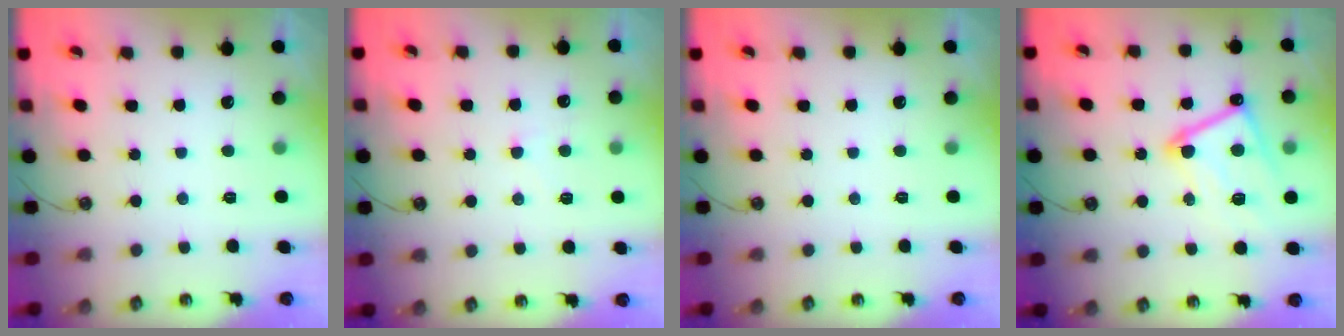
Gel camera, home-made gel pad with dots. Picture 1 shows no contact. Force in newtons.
{"total": 5.0, "press": 4.9, "slide": 0.5}
{"total": 0.0}
{"total": 12.5, "press": 12.5, "slide": 0.3}